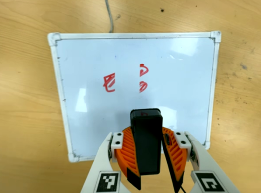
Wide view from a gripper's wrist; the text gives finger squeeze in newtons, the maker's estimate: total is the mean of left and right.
{"total": 10.6, "left": 10.1, "right": 11.1}